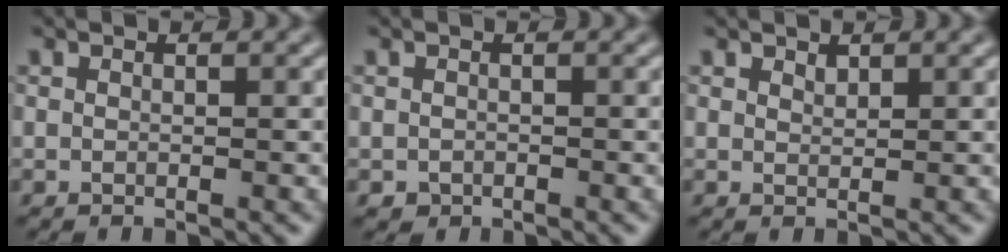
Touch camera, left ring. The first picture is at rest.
{"total": 0.7, "force": [-0.4, 0.6, 0.1], "torque": [0.003, -0.006, -0.006]}
{"total": 0.8, "force": [0.7, 0.3, 0.2], "torque": [-0.005, -0.002, 0.016]}